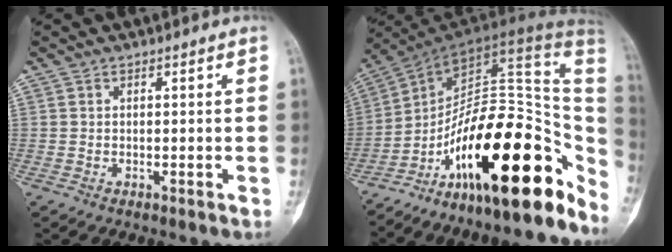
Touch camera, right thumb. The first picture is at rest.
{"total": 29.7, "force": [-12.7, 11.8, 24.2], "torque": [-0.258, 0.100, -0.197]}